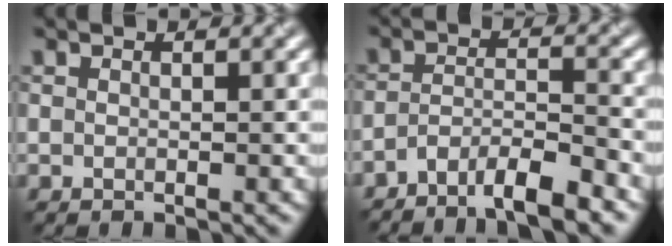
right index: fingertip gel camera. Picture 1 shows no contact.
{"total": 5.1, "force": [-4.1, 0.9, 2.9], "torque": [-0.049, 0.000, -0.076]}